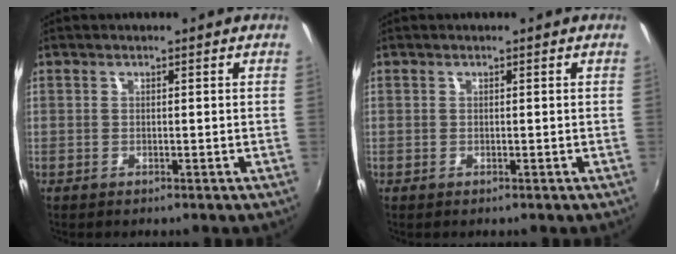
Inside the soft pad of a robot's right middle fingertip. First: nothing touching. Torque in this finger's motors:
{"motor_torque": [0.63, -0.98, 0.05, 0.01]}